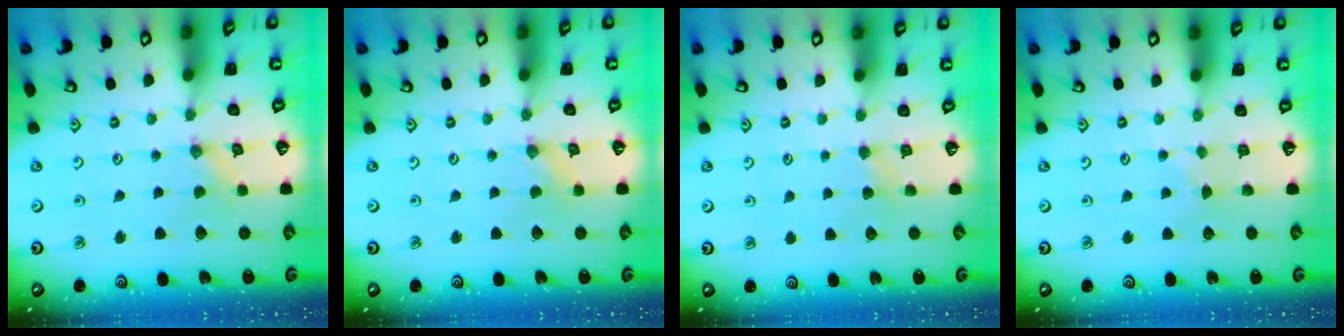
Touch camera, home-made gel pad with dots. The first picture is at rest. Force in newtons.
{"total": 0.0}
{"total": 2.4, "press": 2.3, "slide": 0.5}
{"total": 2.2, "press": 2.2, "slide": 0.3}